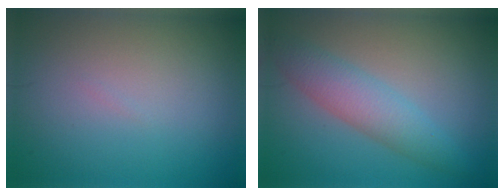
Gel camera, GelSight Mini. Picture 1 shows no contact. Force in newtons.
{"total": 3.8, "press": 3.8, "slide": 0.2}